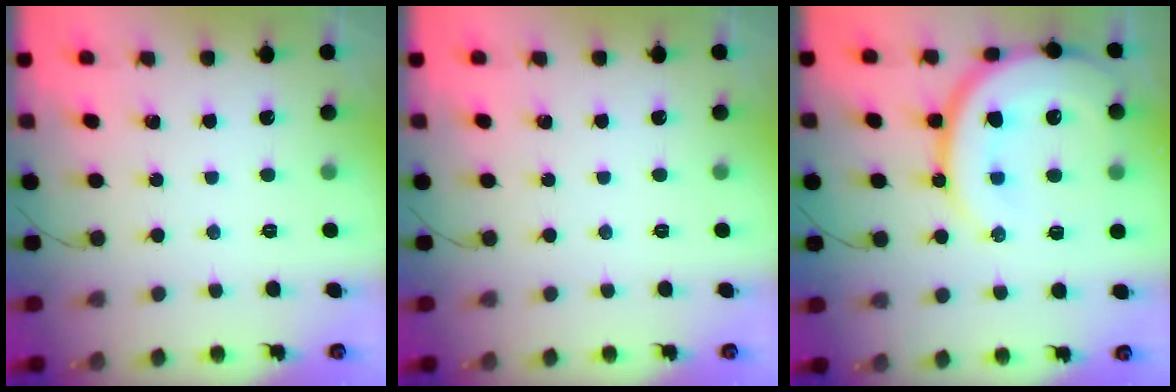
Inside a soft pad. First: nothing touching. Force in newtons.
{"total": 0.0}
{"total": 21.2, "press": 21.1, "slide": 1.9}